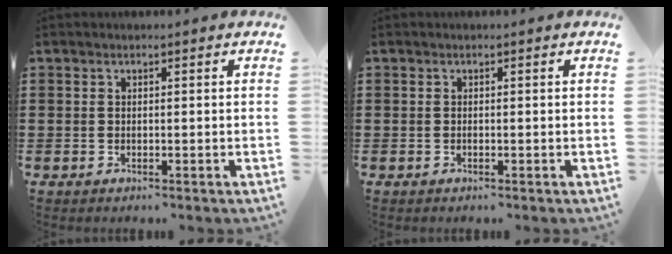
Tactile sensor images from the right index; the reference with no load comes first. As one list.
[{"total": 0.0}]